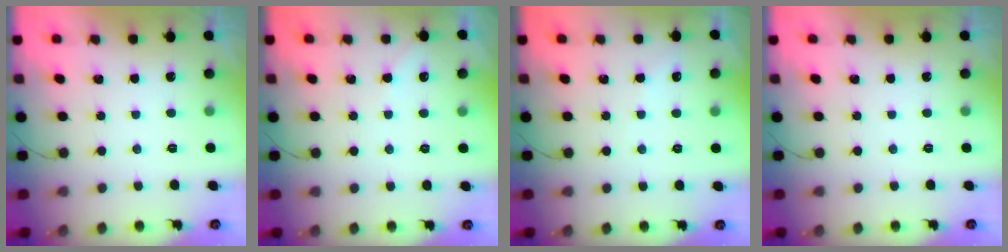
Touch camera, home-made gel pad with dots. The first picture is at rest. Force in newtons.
{"total": 2.2, "press": 2.2, "slide": 0.3}
{"total": 2.7, "press": 2.6, "slide": 0.5}
{"total": 0.0}